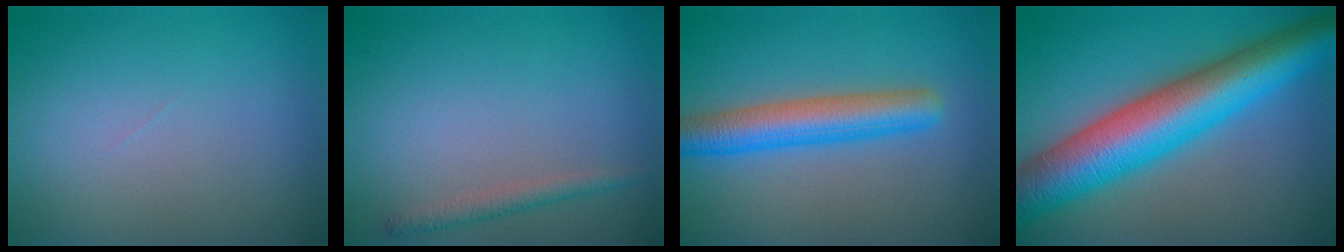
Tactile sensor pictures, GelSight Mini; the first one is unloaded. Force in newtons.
{"total": 1.5, "press": 1.5, "slide": 0.1}
{"total": 5.5, "press": 5.5, "slide": 0.1}
{"total": 11.7, "press": 11.7, "slide": 0.0}